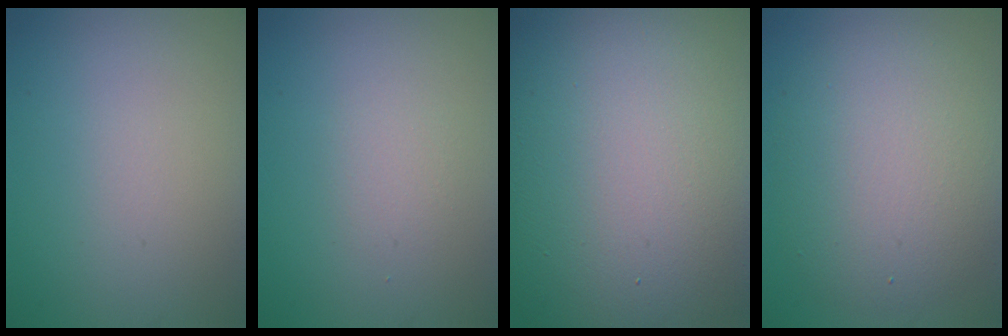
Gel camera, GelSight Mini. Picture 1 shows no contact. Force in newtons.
{"total": 1.1, "press": 1.1, "slide": 0.0}
{"total": 18.9, "press": 18.8, "slide": 1.2}
{"total": 7.1, "press": 7.1, "slide": 0.5}